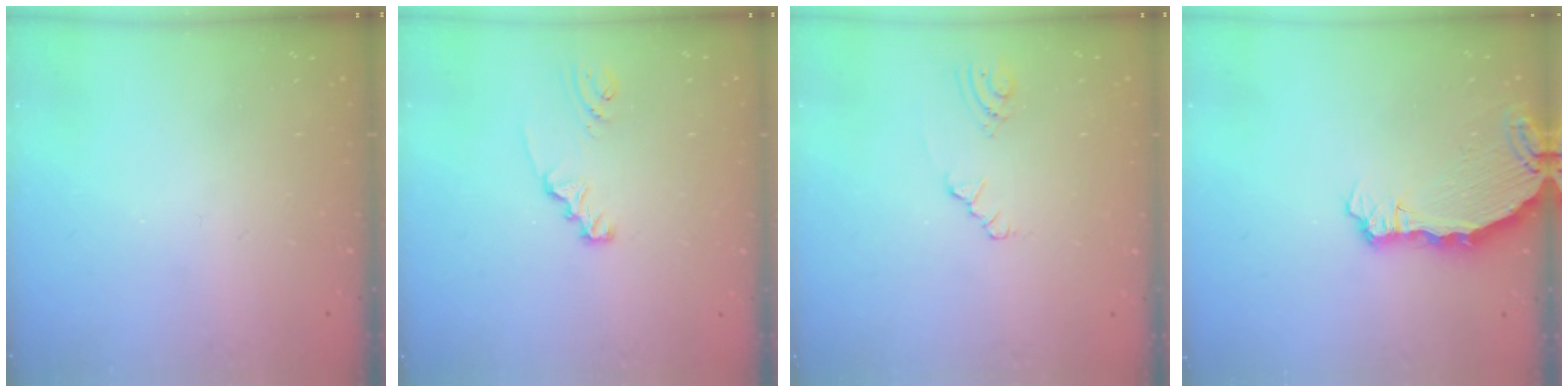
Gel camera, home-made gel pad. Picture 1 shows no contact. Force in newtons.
{"total": 2.1, "press": 2.1, "slide": 0.2}
{"total": 2.5, "press": 2.5, "slide": 0.4}
{"total": 7.4, "press": 5.8, "slide": 4.6}